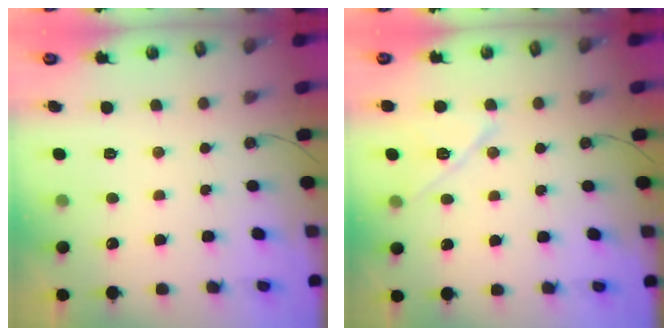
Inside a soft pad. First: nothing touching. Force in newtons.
{"total": 10.8, "press": 10.4, "slide": 3.2}